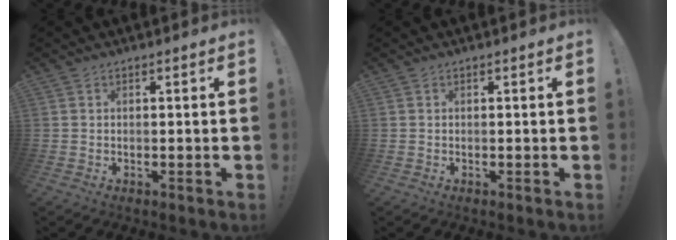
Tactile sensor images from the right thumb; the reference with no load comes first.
{"total": 0.0}